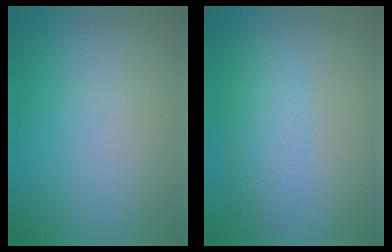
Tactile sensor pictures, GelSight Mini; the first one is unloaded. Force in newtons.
{"total": 3.2, "press": 3.2, "slide": 0.1}